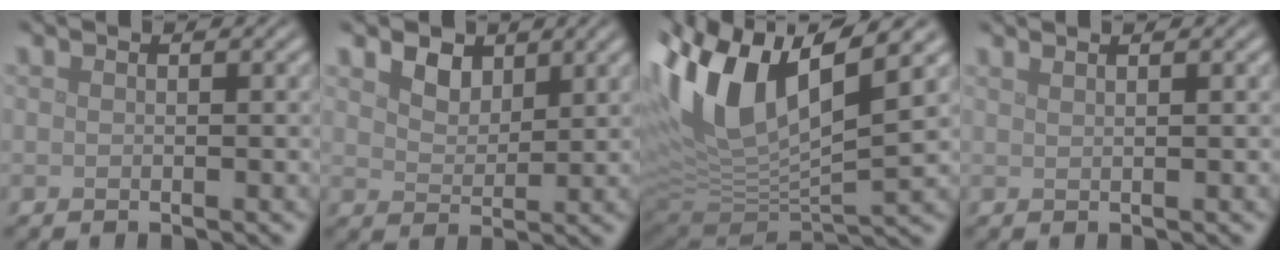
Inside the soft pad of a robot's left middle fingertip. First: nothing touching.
{"total": 2.5, "force": [1.6, 1.5, 1.2], "torque": [-0.030, -0.002, 0.025]}
{"total": 11.8, "force": [4.5, 4.5, 9.9], "torque": [-0.202, 0.008, 0.082]}
{"total": 1.6, "force": [1.2, 0.6, 0.9], "torque": [0.003, -0.003, 0.003]}